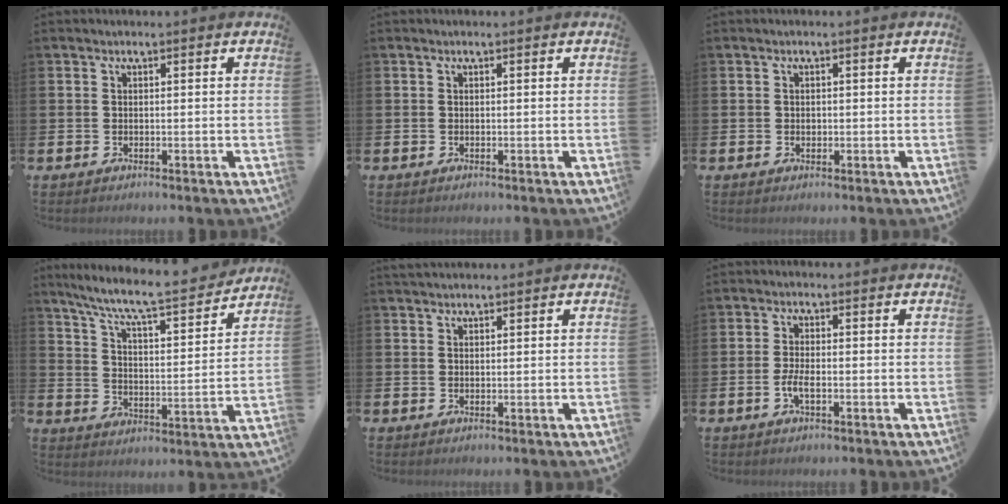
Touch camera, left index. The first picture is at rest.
{"total": 0.0}
{"total": 0.7, "force": [0.0, 0.6, 0.2], "torque": [0.010, 0.000, -0.004]}
{"total": 8.6, "force": [7.8, 0.8, 3.5], "torque": [-0.098, -0.055, 0.130]}
{"total": 1.3, "force": [1.3, 0.3, 0.2], "torque": [0.009, -0.002, 0.020]}
{"total": 2.5, "force": [-0.9, 0.8, 2.2], "torque": [-0.040, -0.003, -0.020]}